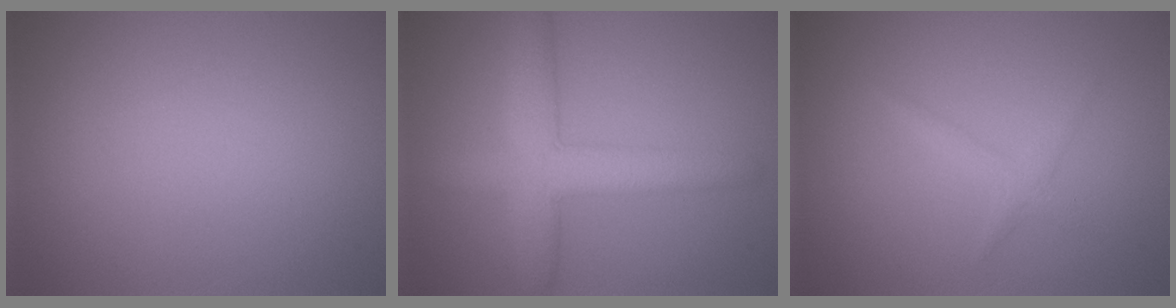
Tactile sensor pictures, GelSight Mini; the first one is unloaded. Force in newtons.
{"total": 5.4, "press": 5.4, "slide": 0.1}
{"total": 1.2, "press": 1.2, "slide": 0.0}